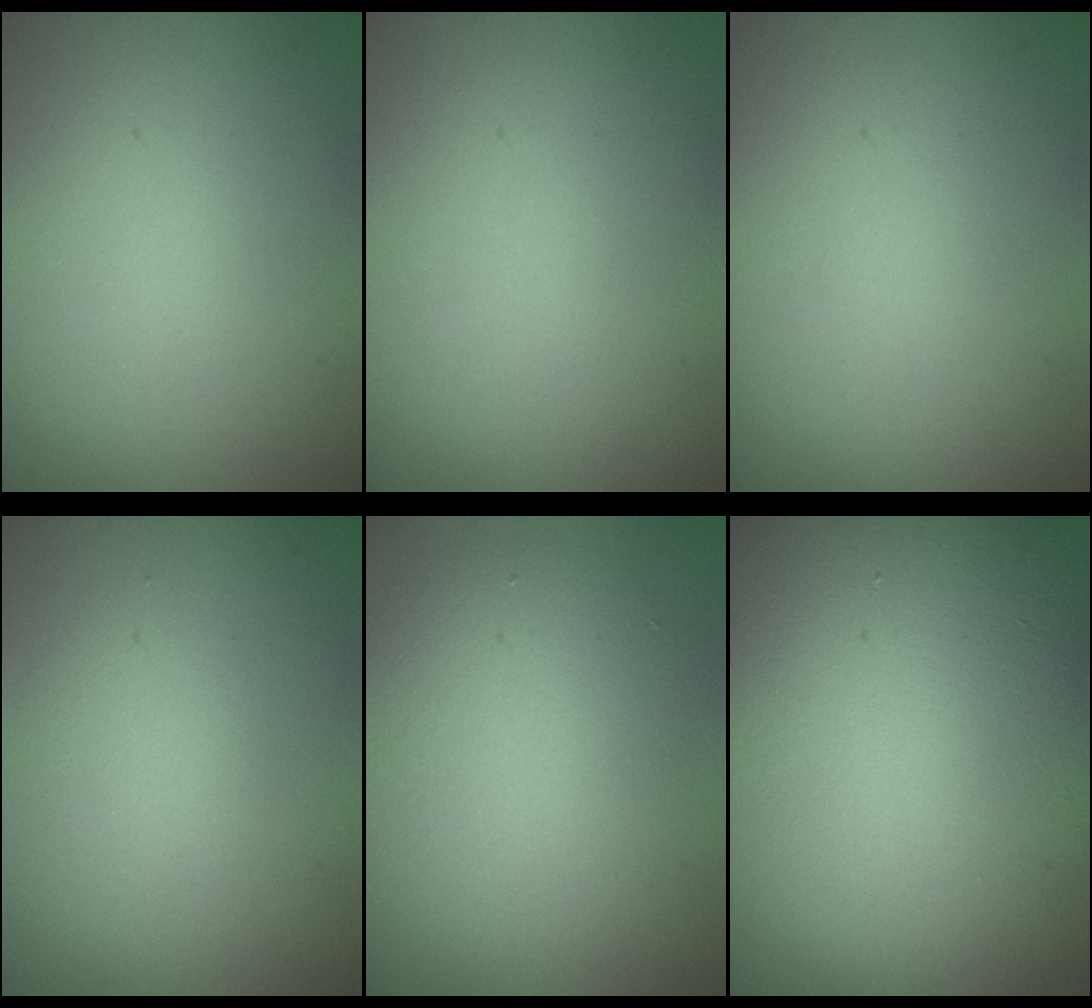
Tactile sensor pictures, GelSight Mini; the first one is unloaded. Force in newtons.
{"total": 0.0}
{"total": 0.0}
{"total": 1.6, "press": 1.6, "slide": 0.1}
{"total": 5.7, "press": 5.7, "slide": 0.6}
{"total": 22.5, "press": 22.5, "slide": 1.3}